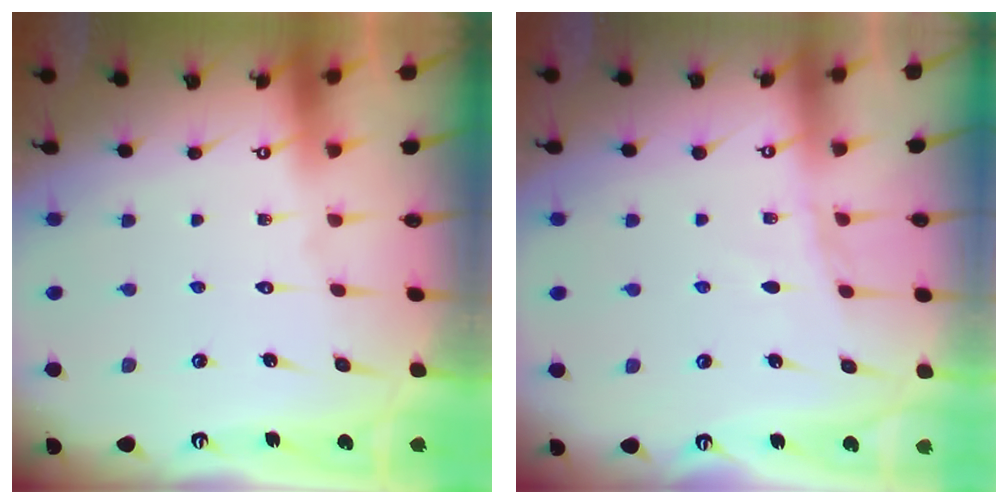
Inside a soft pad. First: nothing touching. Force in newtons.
{"total": 5.5, "press": 5.5, "slide": 0.5}